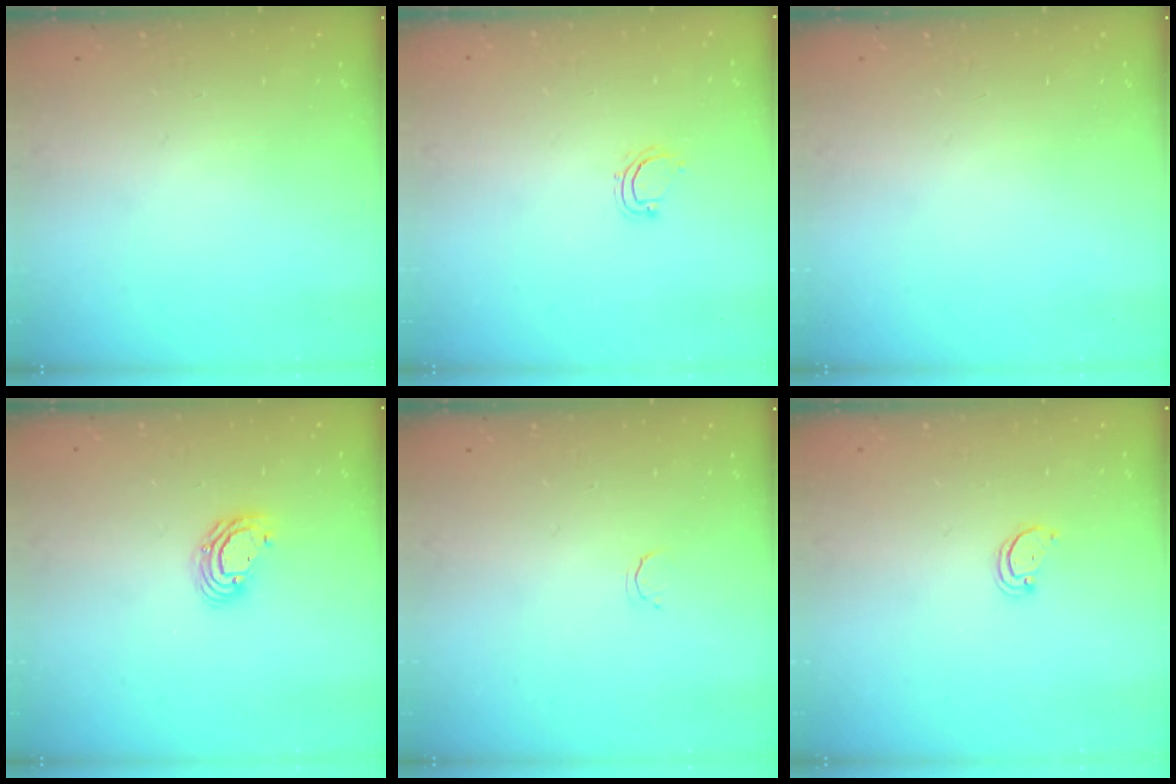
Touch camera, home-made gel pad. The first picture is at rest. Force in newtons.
{"total": 4.7, "press": 4.6, "slide": 0.9}
{"total": 0.0}
{"total": 7.0, "press": 7.0, "slide": 0.8}
{"total": 2.1, "press": 2.1, "slide": 0.4}
{"total": 1.5, "press": 1.5, "slide": 0.1}